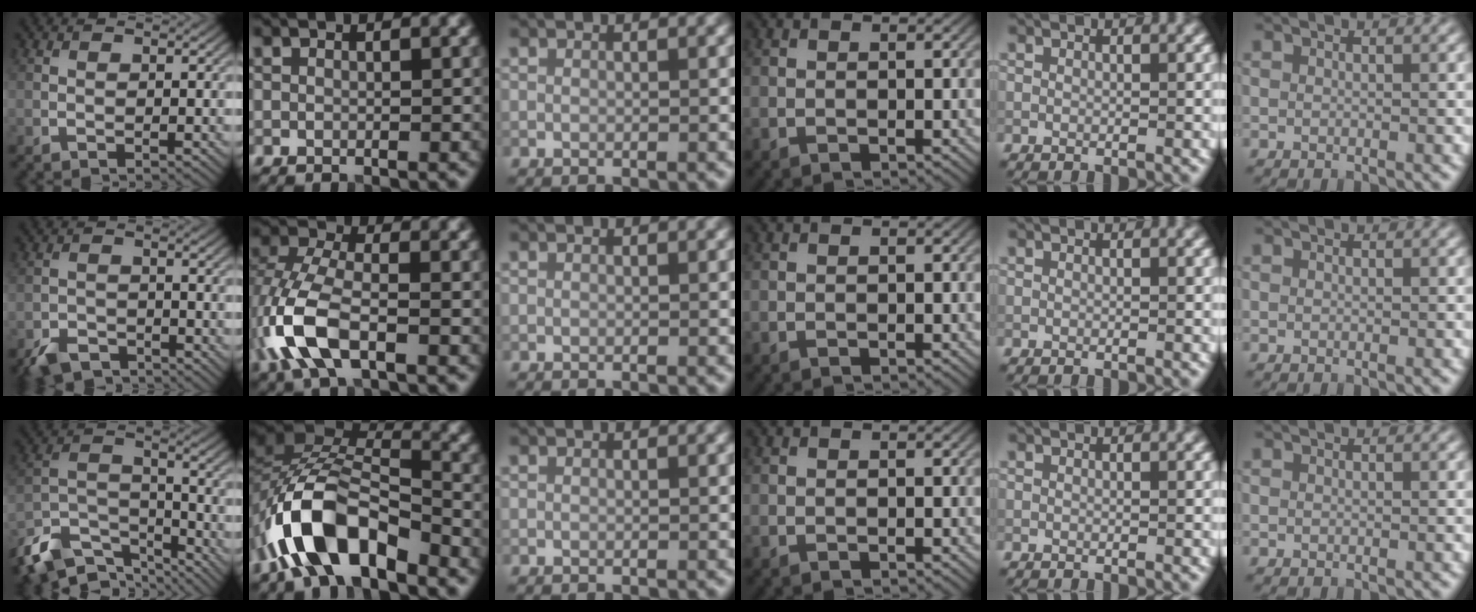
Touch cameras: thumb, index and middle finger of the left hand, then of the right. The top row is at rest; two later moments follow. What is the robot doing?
{"motion": "lift_and_place", "object": "coin"}